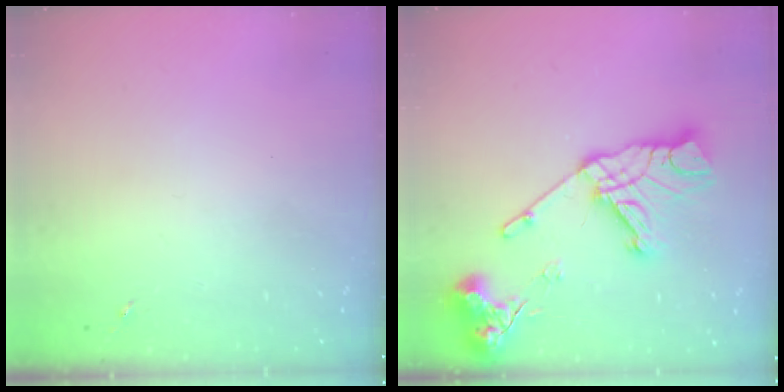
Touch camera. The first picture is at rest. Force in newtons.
{"total": 18.1, "press": 18.0, "slide": 2.1}